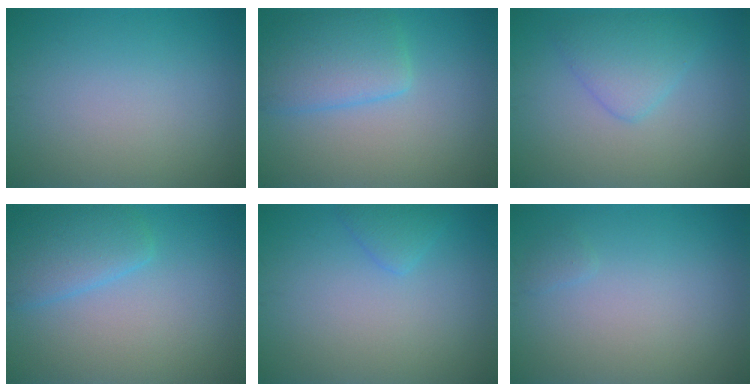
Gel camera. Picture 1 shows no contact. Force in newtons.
{"total": 4.3, "press": 4.3, "slide": 0.3}
{"total": 3.0, "press": 3.0, "slide": 0.0}
{"total": 3.6, "press": 3.5, "slide": 0.2}
{"total": 1.5, "press": 1.5, "slide": 0.1}
{"total": 0.5, "press": 0.5, "slide": 0.0}